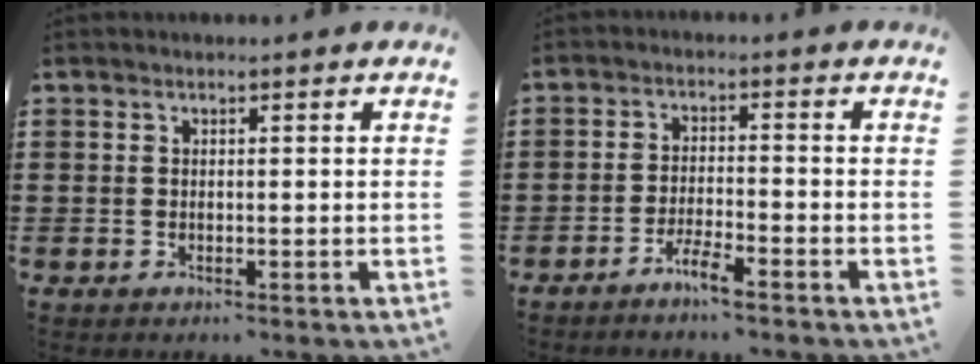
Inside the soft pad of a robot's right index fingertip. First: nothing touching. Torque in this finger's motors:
{"motor_torque": [-1.51, 0.62, -0.15, -0.16]}